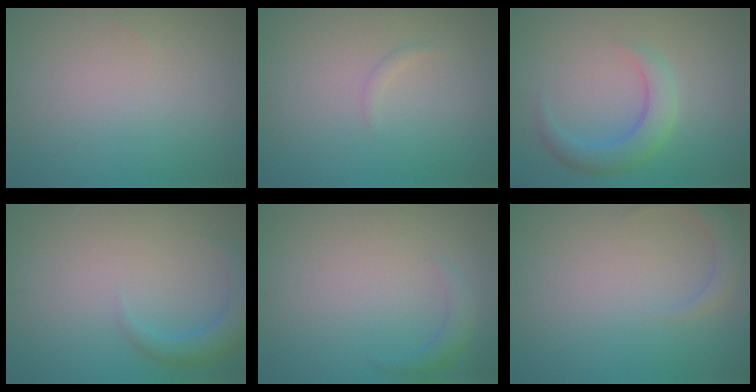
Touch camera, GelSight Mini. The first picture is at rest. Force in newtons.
{"total": 0.6, "press": 0.6, "slide": 0.0}
{"total": 3.4, "press": 3.4, "slide": 0.0}
{"total": 2.8, "press": 2.8, "slide": 0.2}
{"total": 1.4, "press": 1.4, "slide": 0.1}
{"total": 2.1, "press": 2.1, "slide": 0.3}